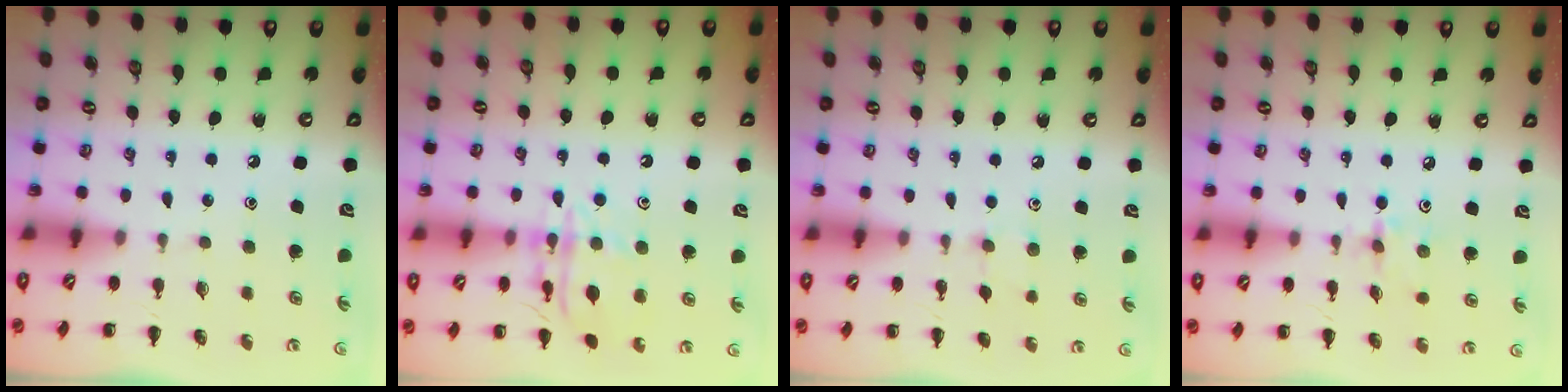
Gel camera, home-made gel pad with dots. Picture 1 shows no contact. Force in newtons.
{"total": 14.2, "press": 14.1, "slide": 0.9}
{"total": 6.7, "press": 6.4, "slide": 2.1}
{"total": 2.4, "press": 2.4, "slide": 0.5}